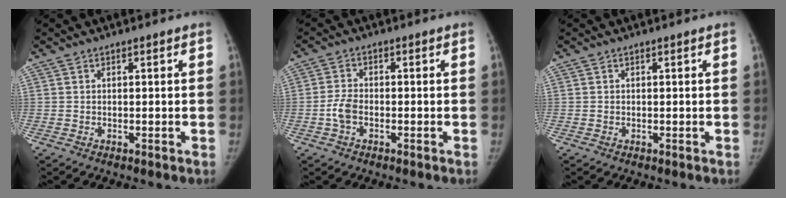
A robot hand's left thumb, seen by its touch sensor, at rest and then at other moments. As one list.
[{"total": 3.5, "force": [-1.3, 2.2, 2.4], "torque": [-0.047, 0.009, -0.030]}, {"total": 0.0}]